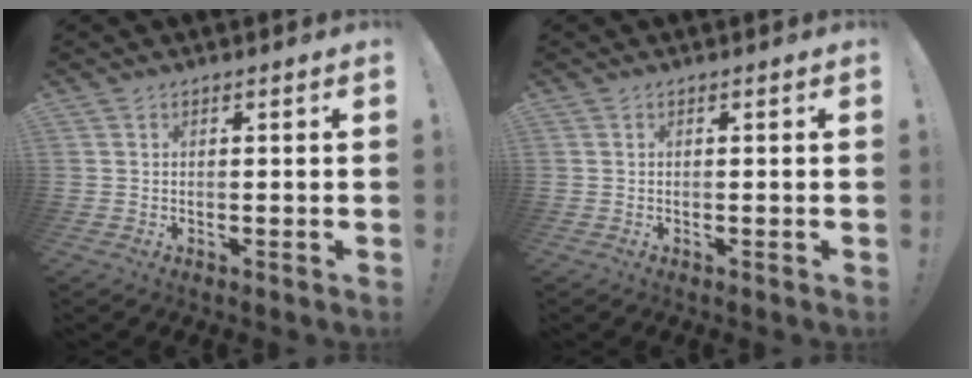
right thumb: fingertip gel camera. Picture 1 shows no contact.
{"total": 0.0}